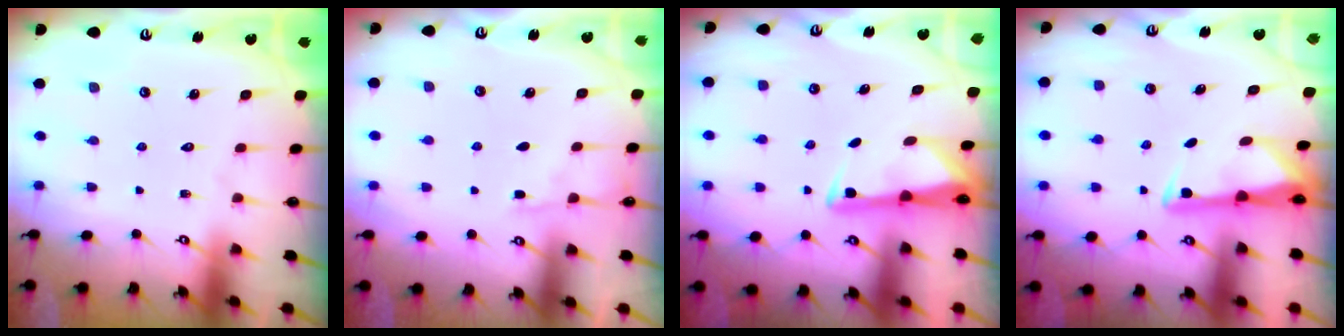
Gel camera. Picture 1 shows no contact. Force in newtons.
{"total": 2.9, "press": 2.9, "slide": 0.4}
{"total": 3.2, "press": 3.1, "slide": 0.4}
{"total": 3.3, "press": 3.3, "slide": 0.5}